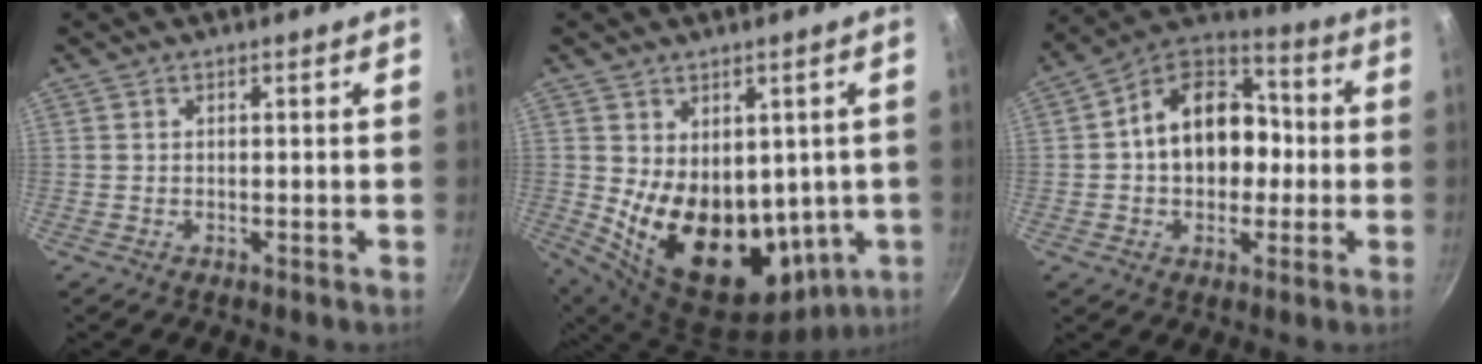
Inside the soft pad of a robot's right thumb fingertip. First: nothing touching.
{"total": 19.5, "force": [0.4, 13.2, 14.3], "torque": [-0.197, -0.034, 0.045]}
{"total": 17.4, "force": [0.3, 12.9, 11.7], "torque": [-0.142, 0.043, -0.010]}